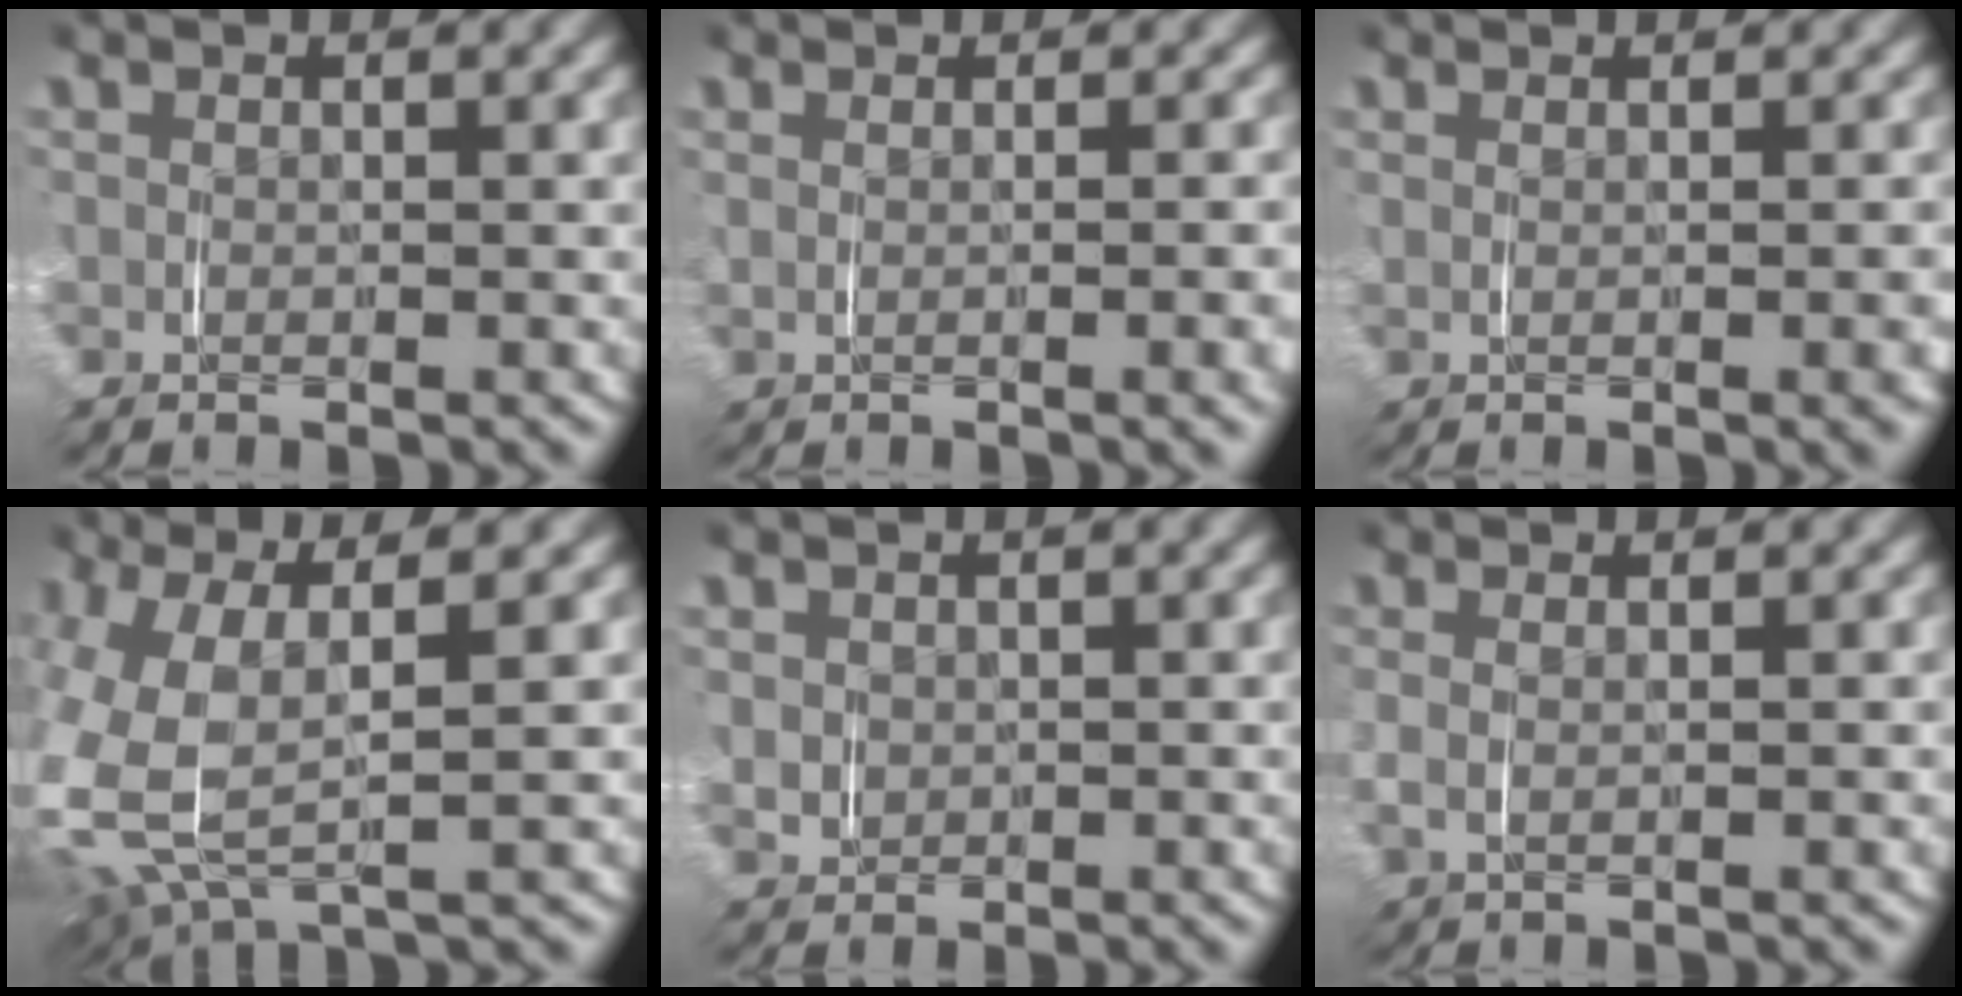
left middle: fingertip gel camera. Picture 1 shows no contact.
{"total": 1.9, "force": [0.2, 0.0, 1.9], "torque": [-0.026, 0.006, 0.004]}
{"total": 1.8, "force": [0.5, -0.1, 1.7], "torque": [-0.017, 0.005, 0.007]}
{"total": 10.5, "force": [0.1, 7.2, 7.6], "torque": [-0.197, -0.018, 0.005]}
{"total": 1.7, "force": [0.2, 1.5, 0.7], "torque": [-0.023, -0.007, 0.010]}
{"total": 1.5, "force": [0.4, 0.4, 1.4], "torque": [-0.038, -0.003, 0.009]}